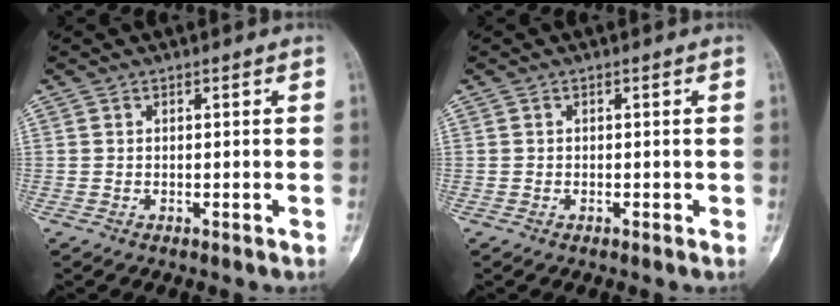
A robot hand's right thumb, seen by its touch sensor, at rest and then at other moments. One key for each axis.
{"total": 0.0}